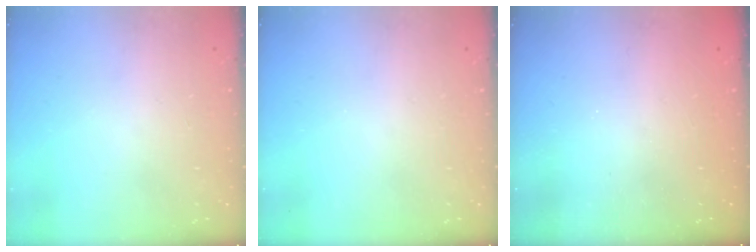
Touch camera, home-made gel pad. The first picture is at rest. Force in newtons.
{"total": 0.0}
{"total": 2.3, "press": 2.1, "slide": 0.8}